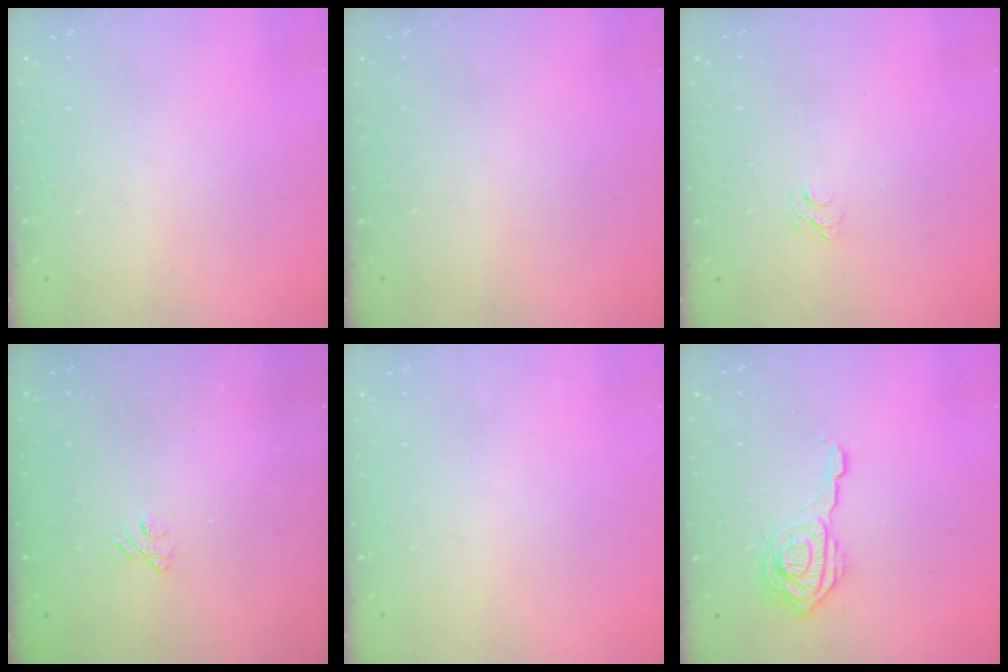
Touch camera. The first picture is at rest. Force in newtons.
{"total": 0.0}
{"total": 3.5, "press": 3.5, "slide": 0.3}
{"total": 1.9, "press": 1.5, "slide": 1.1}
{"total": 0.0}
{"total": 12.4, "press": 12.4, "slide": 1.3}